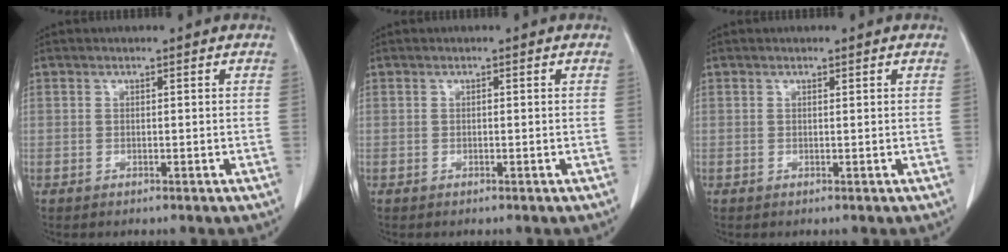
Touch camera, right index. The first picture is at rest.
{"total": 0.0}
{"total": 0.0}